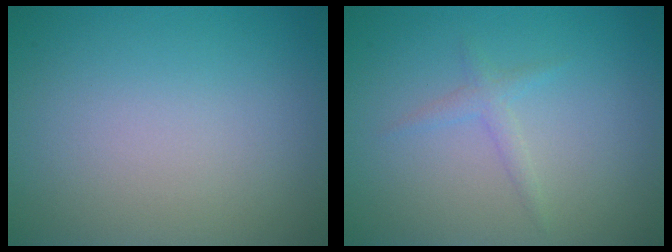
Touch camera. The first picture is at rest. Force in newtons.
{"total": 1.2, "press": 1.2, "slide": 0.0}